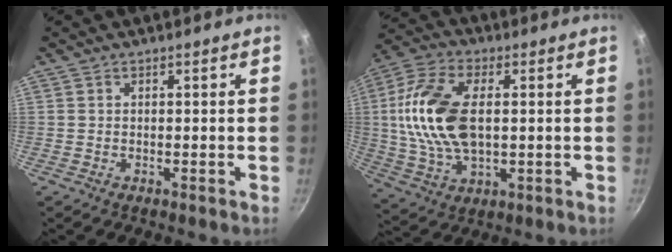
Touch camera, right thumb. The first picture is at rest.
{"total": 17.3, "force": [1.6, 9.6, 14.3], "torque": [-0.277, 0.005, 0.024]}